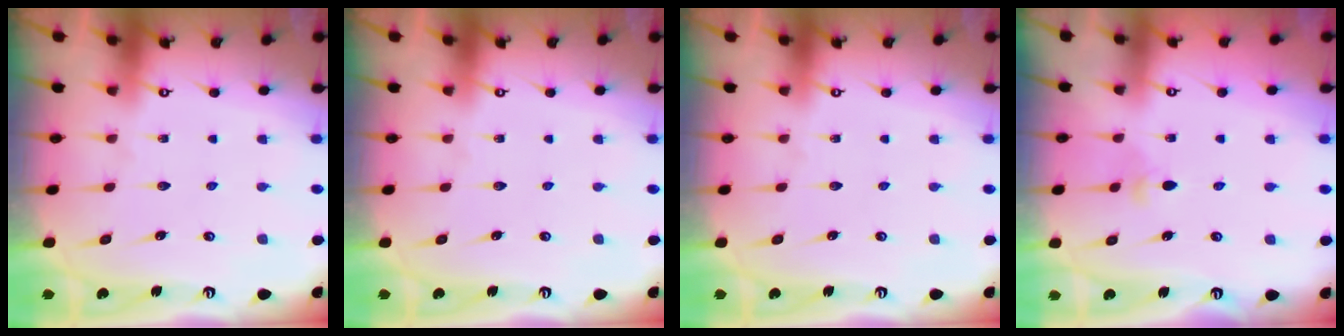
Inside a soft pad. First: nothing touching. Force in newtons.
{"total": 0.0}
{"total": 0.0}
{"total": 3.1, "press": 3.0, "slide": 0.7}